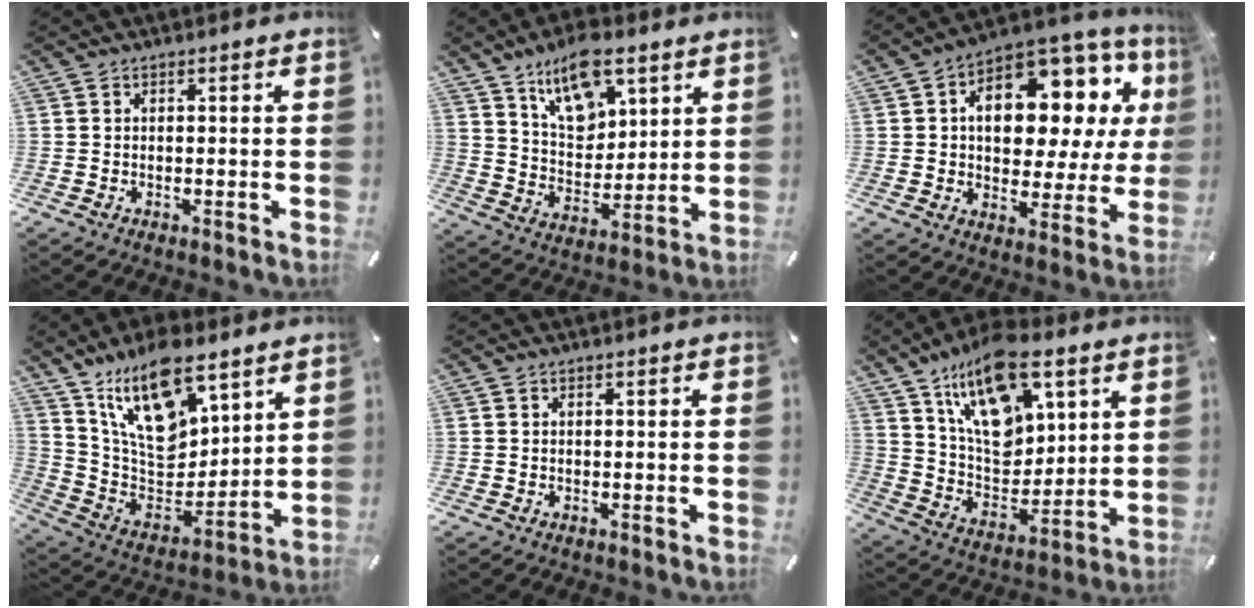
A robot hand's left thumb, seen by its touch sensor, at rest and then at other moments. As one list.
[{"total": 13.3, "force": [8.5, 7.8, 6.7], "torque": [-0.110, -0.042, 0.155]}, {"total": 15.4, "force": [4.6, 10.1, 10.8], "torque": [-0.160, -0.032, 0.079]}, {"total": 18.4, "force": [11.6, 10.0, 10.2], "torque": [-0.193, -0.072, 0.208]}, {"total": 0.0}, {"total": 17.9, "force": [10.2, 10.5, 10.2], "torque": [-0.177, -0.056, 0.184]}]